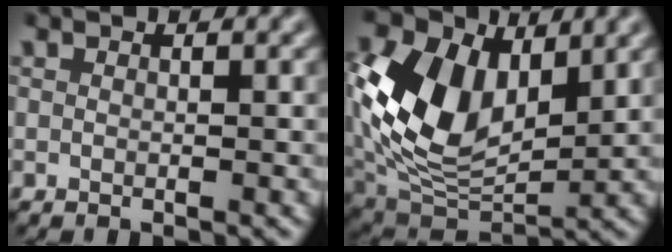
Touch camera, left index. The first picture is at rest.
{"total": 11.5, "force": [2.2, 7.0, 8.8], "torque": [-0.193, 0.010, 0.039]}